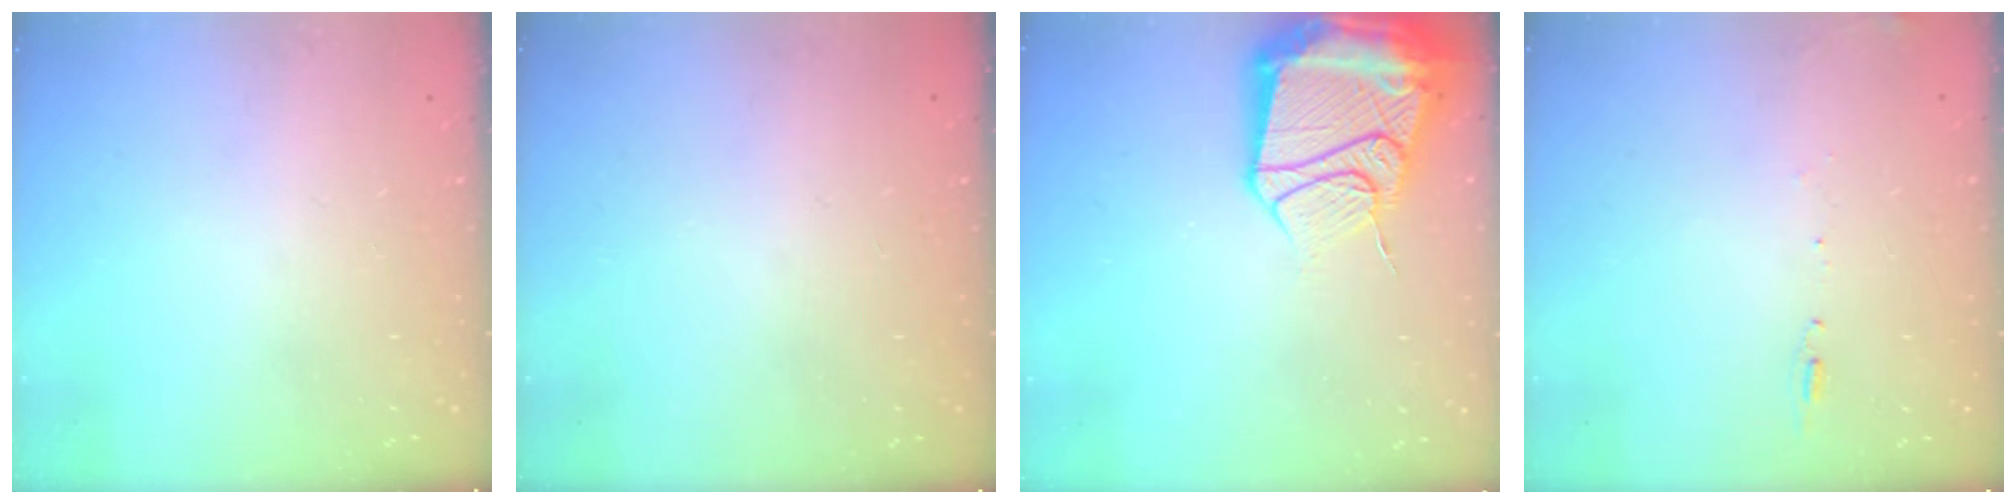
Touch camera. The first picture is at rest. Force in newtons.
{"total": 0.0}
{"total": 20.6, "press": 20.5, "slide": 2.3}
{"total": 5.6, "press": 5.3, "slide": 1.7}